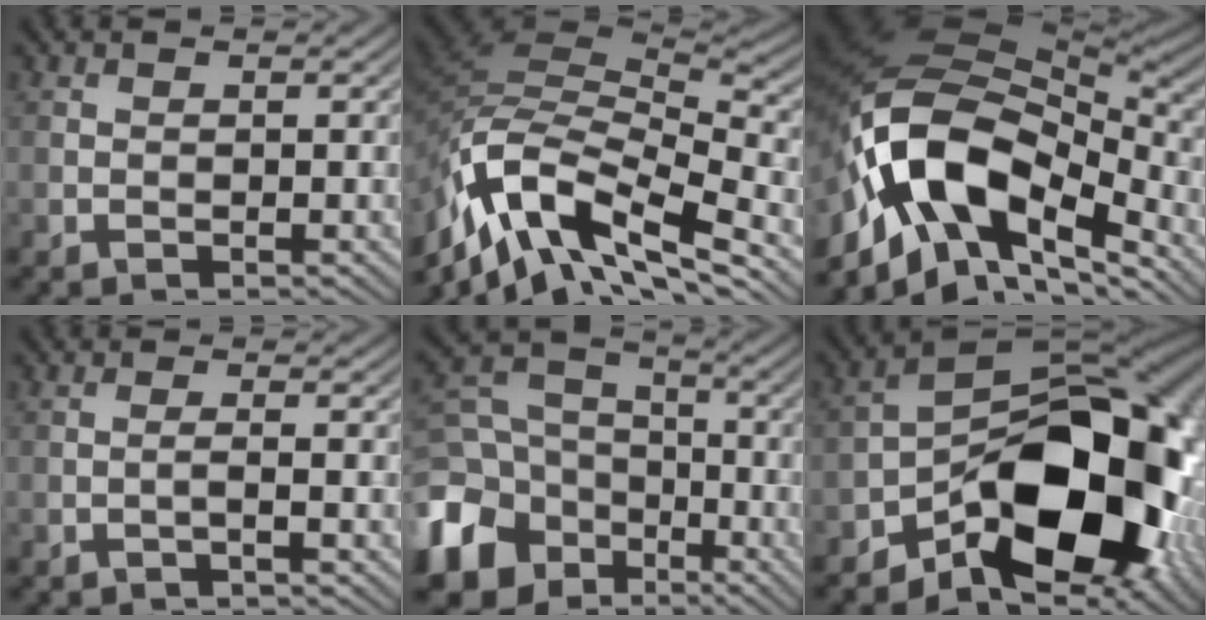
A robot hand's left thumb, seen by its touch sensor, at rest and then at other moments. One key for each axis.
{"total": 15.4, "fx": -7.3, "fy": 6.4, "fz": 12.0, "tx": -0.274, "ty": 0.000, "tz": -0.135}
{"total": 17.6, "fx": -6.0, "fy": 8.9, "fz": 13.9, "tx": -0.274, "ty": 0.002, "tz": -0.118}
{"total": 1.3, "fx": -0.5, "fy": 0.1, "fz": 1.1, "tx": -0.016, "ty": 0.008, "tz": -0.017}
{"total": 14.5, "fx": -6.1, "fy": 11.4, "fz": 6.6, "tx": -0.214, "ty": -0.033, "tz": -0.102}
{"total": 16.5, "fx": -6.4, "fy": 9.1, "fz": 12.2, "tx": -0.142, "ty": -0.005, "tz": -0.122}